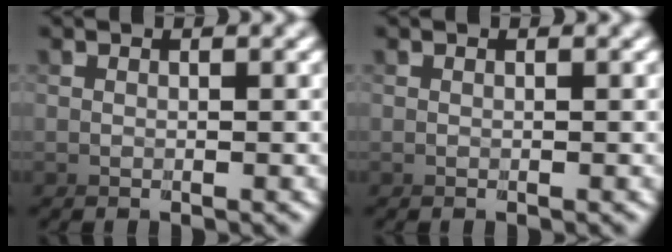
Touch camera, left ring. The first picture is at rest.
{"total": 0.0}